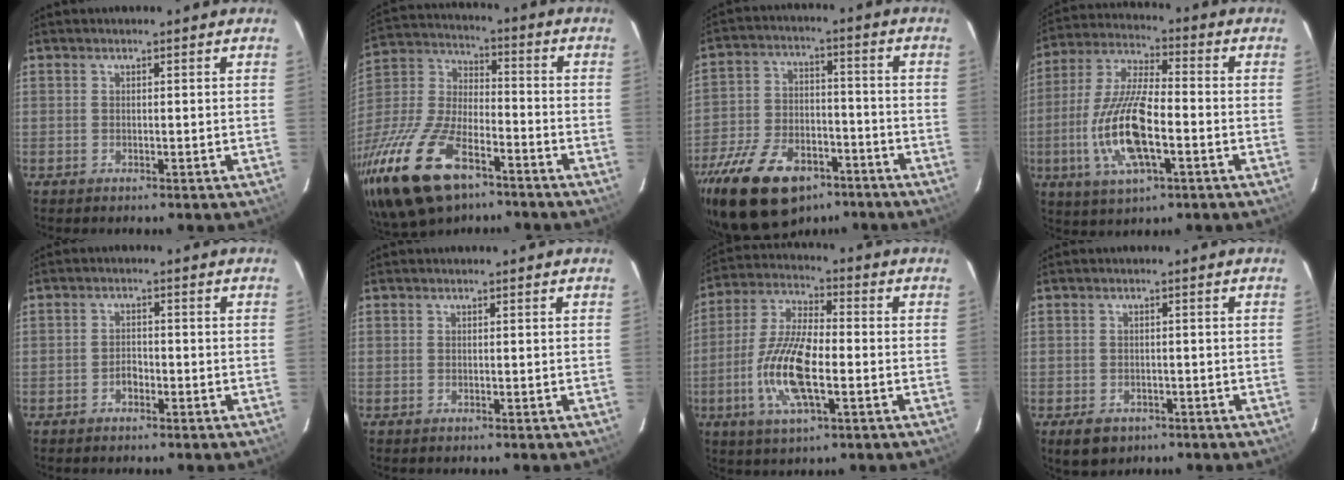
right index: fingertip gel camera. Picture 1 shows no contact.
{"total": 25.3, "force": [-14.8, 11.5, 16.9], "torque": [-0.374, -0.030, -0.271]}
{"total": 21.8, "force": [-14.2, 11.8, 11.7], "torque": [-0.256, -0.012, -0.226]}
{"total": 15.7, "force": [-4.3, 5.2, 14.2], "torque": [-0.301, -0.008, -0.082]}
{"total": 1.9, "force": [-1.2, 1.2, 0.8], "torque": [-0.016, 0.004, -0.021]}
{"total": 0.0}
{"total": 13.8, "force": [-3.7, 4.6, 12.5], "torque": [-0.261, -0.005, -0.075]}
{"total": 4.7, "force": [-2.4, 3.6, 1.8], "torque": [-0.036, 0.001, -0.029]}